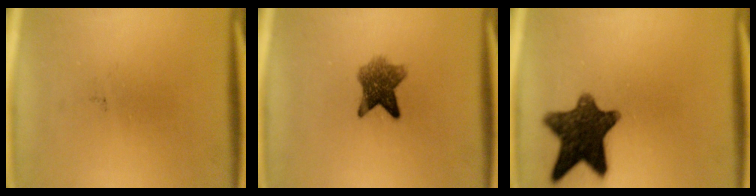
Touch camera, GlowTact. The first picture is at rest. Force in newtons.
{"total": 6.0}
{"total": 12.1}